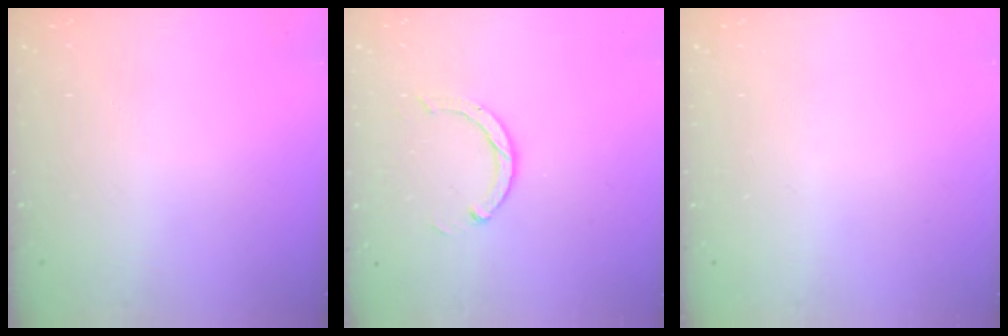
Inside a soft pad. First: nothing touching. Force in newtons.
{"total": 3.0, "press": 3.0, "slide": 0.3}
{"total": 0.0}